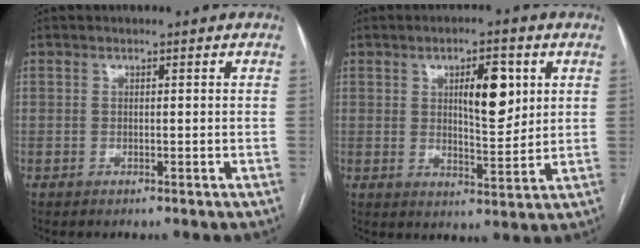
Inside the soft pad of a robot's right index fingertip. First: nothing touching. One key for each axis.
{"total": 7.9, "fx": 2.6, "fy": 2.6, "fz": 7.0, "tx": -0.108, "ty": 0.001, "tz": 0.043}